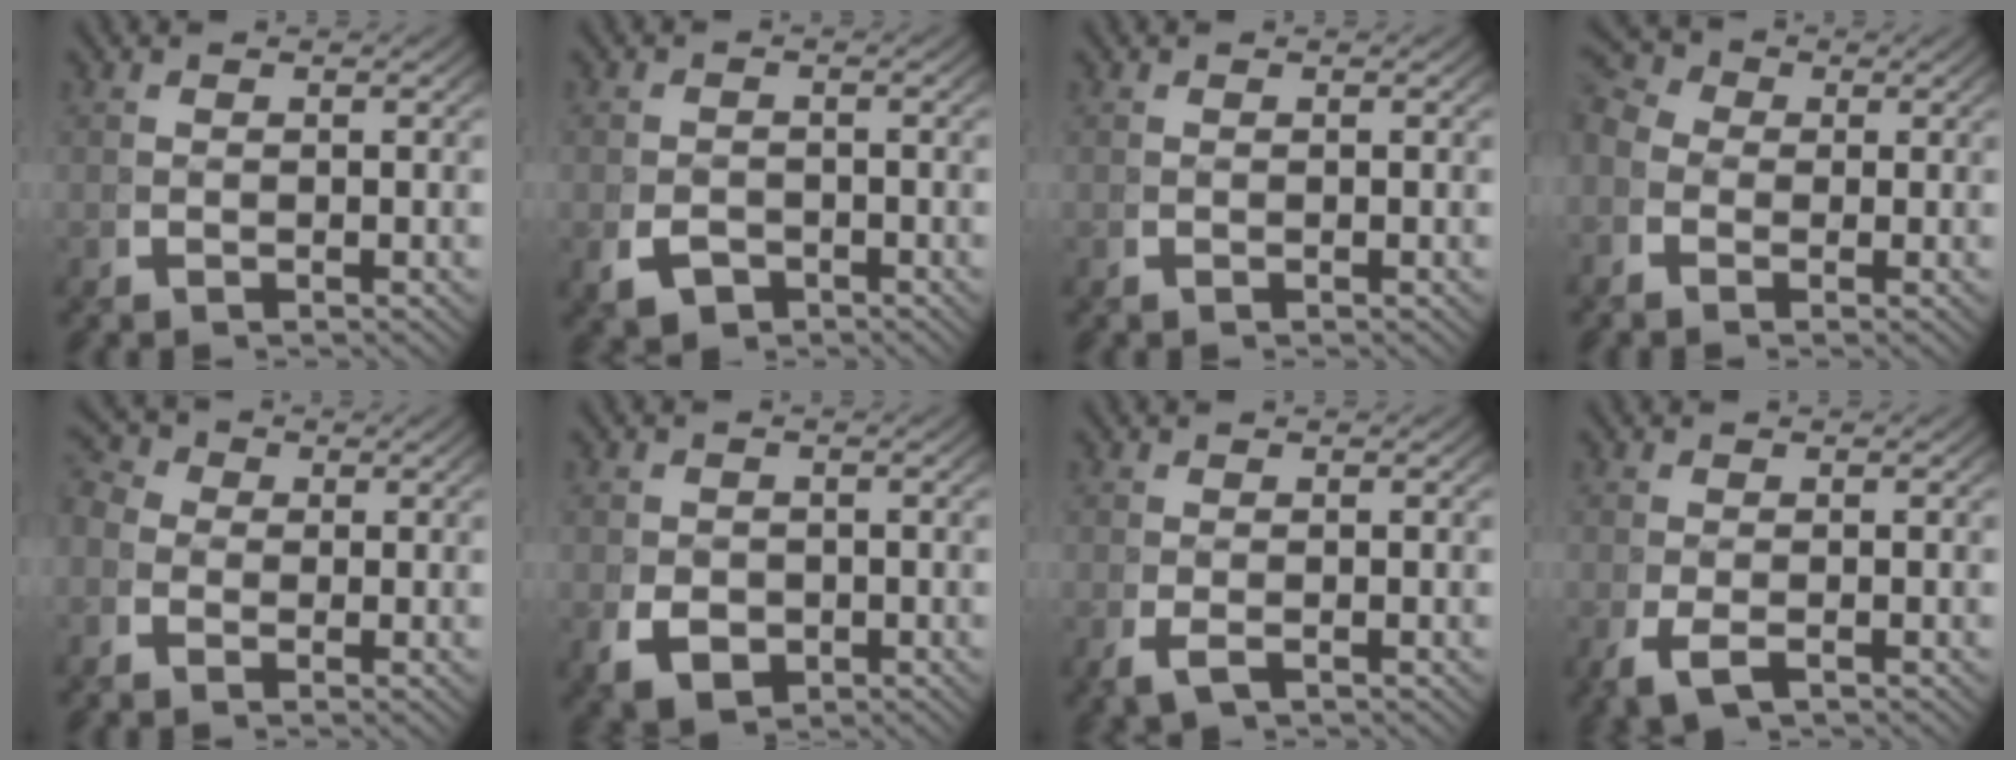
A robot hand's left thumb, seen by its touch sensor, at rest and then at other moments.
{"total": 2.9, "force": [-1.8, 1.9, 1.3], "torque": [-0.026, -0.017, -0.023]}
{"total": 0.0}
{"total": 4.6, "force": [0.7, 3.8, 2.5], "torque": [-0.045, -0.001, -0.002]}
{"total": 3.5, "force": [0.3, 3.0, 1.7], "torque": [-0.033, -0.003, -0.008]}
{"total": 4.0, "force": [-1.2, 3.0, 2.3], "torque": [-0.047, -0.021, -0.010]}
{"total": 1.2, "force": [-0.6, 0.5, 0.9], "torque": [-0.033, -0.009, -0.003]}
{"total": 2.0, "force": [-1.1, 1.0, 1.4], "torque": [-0.045, -0.013, -0.009]}